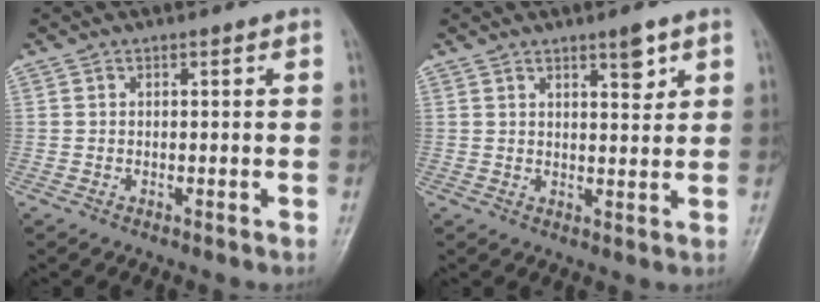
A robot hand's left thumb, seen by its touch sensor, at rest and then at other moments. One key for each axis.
{"total": 4.0, "fx": 2.5, "fy": 1.1, "fz": 2.9, "tx": -0.033, "ty": -0.016, "tz": 0.038}